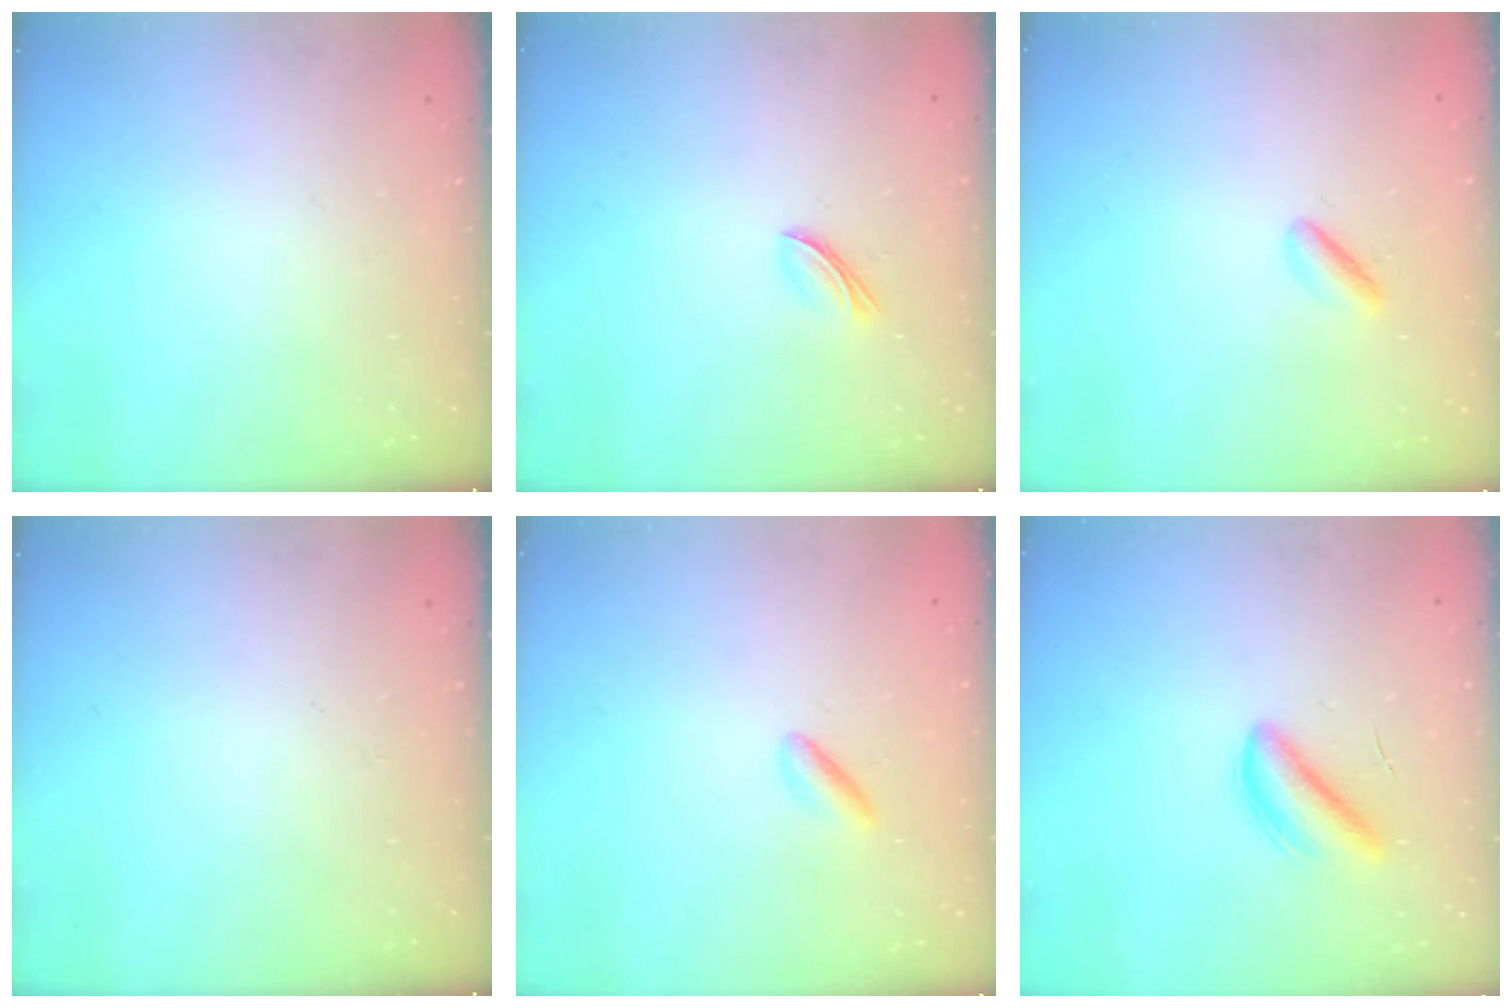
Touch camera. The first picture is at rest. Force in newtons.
{"total": 3.8, "press": 3.6, "slide": 1.2}
{"total": 2.5, "press": 2.3, "slide": 1.1}
{"total": 0.0}
{"total": 1.5, "press": 1.3, "slide": 0.8}
{"total": 4.9, "press": 4.7, "slide": 1.4}